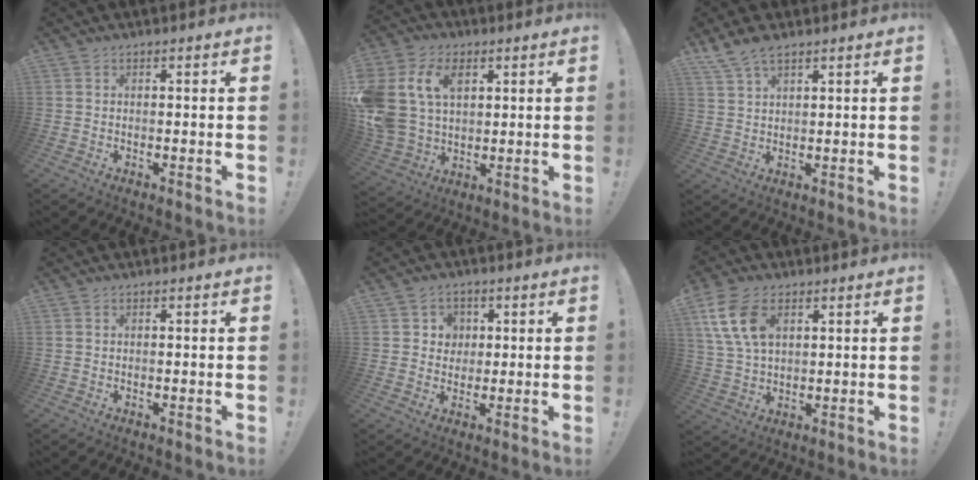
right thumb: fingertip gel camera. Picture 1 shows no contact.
{"total": 17.2, "force": [5.6, 12.5, 10.4], "torque": [-0.229, -0.017, 0.105]}
{"total": 5.6, "force": [4.2, 1.8, 3.2], "torque": [-0.069, -0.015, 0.081]}
{"total": 0.0}
{"total": 4.9, "force": [1.0, 4.7, 0.8], "torque": [-0.021, 0.000, 0.020]}
{"total": 12.3, "force": [4.9, 7.7, 8.3], "torque": [-0.172, -0.002, 0.094]}